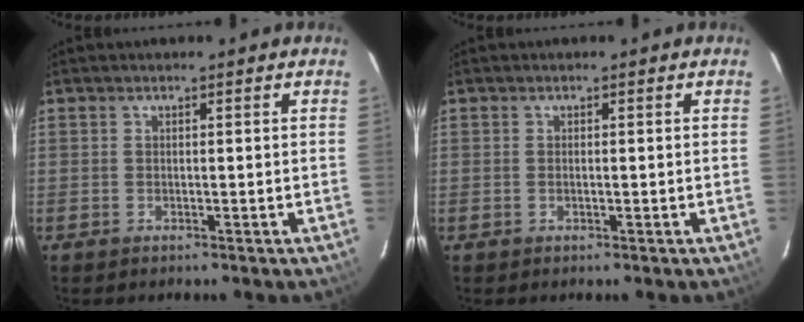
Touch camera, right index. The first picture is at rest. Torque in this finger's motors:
{"motor_torque": [-0.36, 0.24, -0.03, 0.00]}